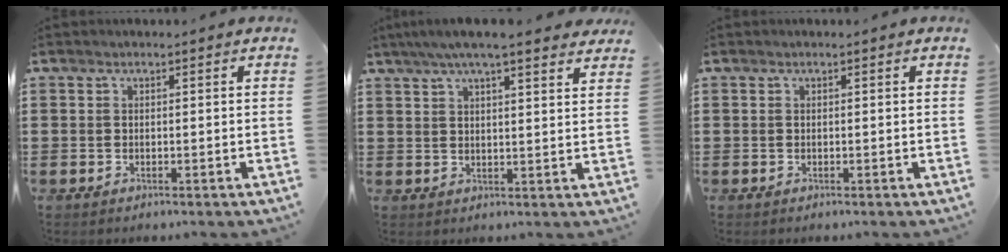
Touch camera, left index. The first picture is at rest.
{"total": 5.9, "force": [4.9, 0.3, 3.3], "torque": [-0.075, -0.006, 0.086]}
{"total": 0.0}